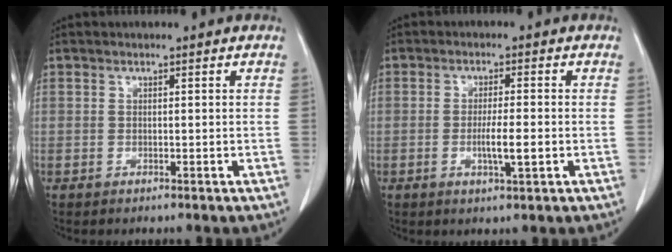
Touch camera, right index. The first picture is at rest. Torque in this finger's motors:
{"motor_torque": [0.53, -0.20, 0.16, 0.11]}